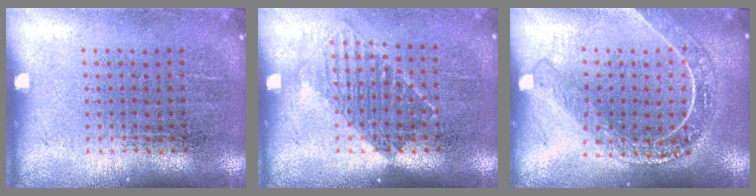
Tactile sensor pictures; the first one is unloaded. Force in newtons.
{"total": 1.2, "press": 1.0, "slide": 0.7}
{"total": 1.9, "press": 1.7, "slide": 0.8}